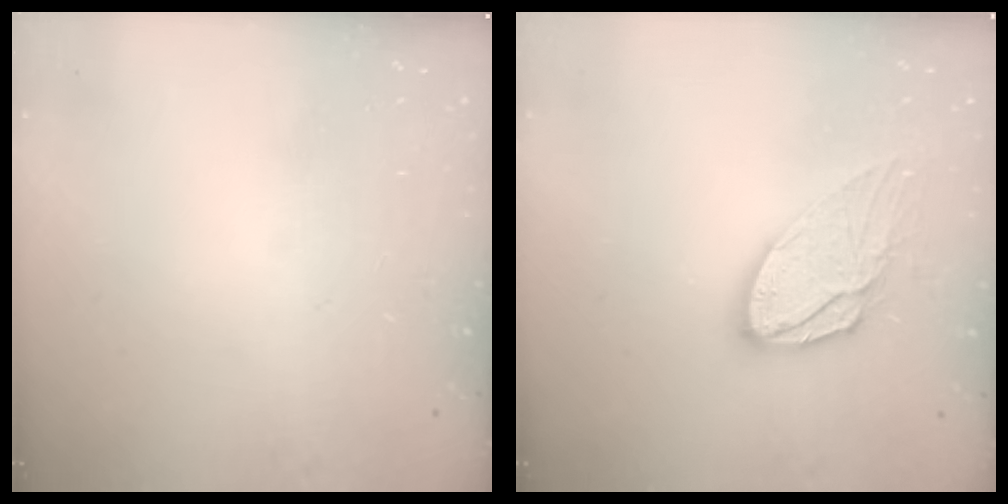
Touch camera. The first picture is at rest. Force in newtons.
{"total": 13.8, "press": 13.8, "slide": 1.0}